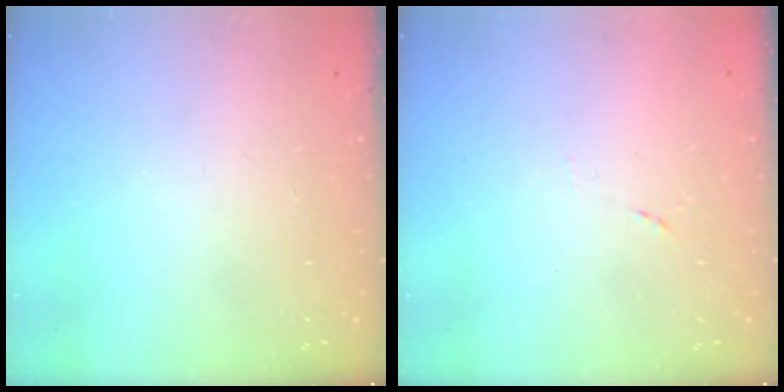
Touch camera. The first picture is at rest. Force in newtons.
{"total": 4.9, "press": 4.7, "slide": 1.1}